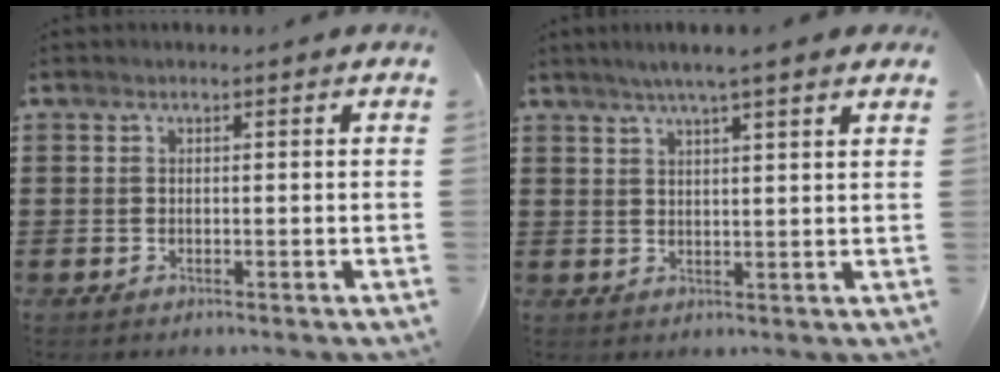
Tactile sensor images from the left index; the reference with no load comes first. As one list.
[{"total": 4.1, "force": [3.2, -0.2, 2.6], "torque": [-0.059, -0.001, 0.055]}]